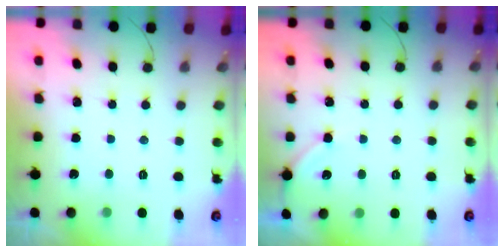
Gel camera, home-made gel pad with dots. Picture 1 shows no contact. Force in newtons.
{"total": 3.9, "press": 3.9, "slide": 0.5}